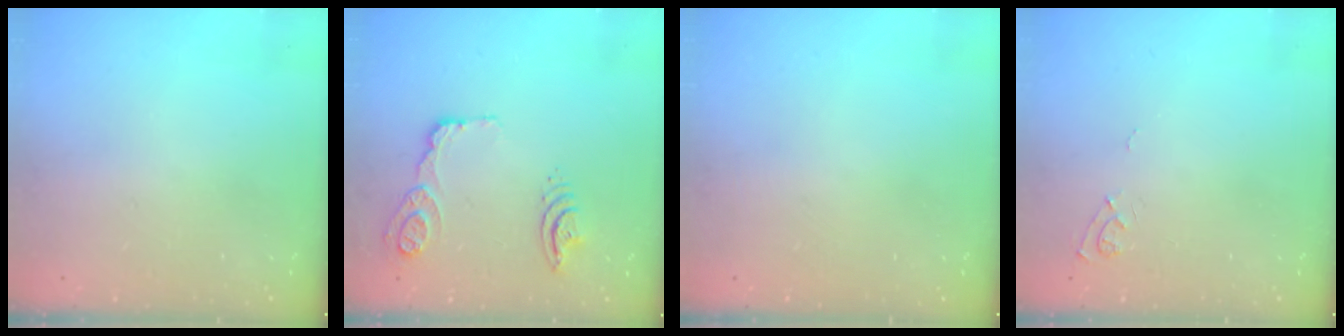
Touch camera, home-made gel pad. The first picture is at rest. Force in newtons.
{"total": 21.3, "press": 16.2, "slide": 13.8}
{"total": 0.0}
{"total": 6.8, "press": 6.8, "slide": 0.6}